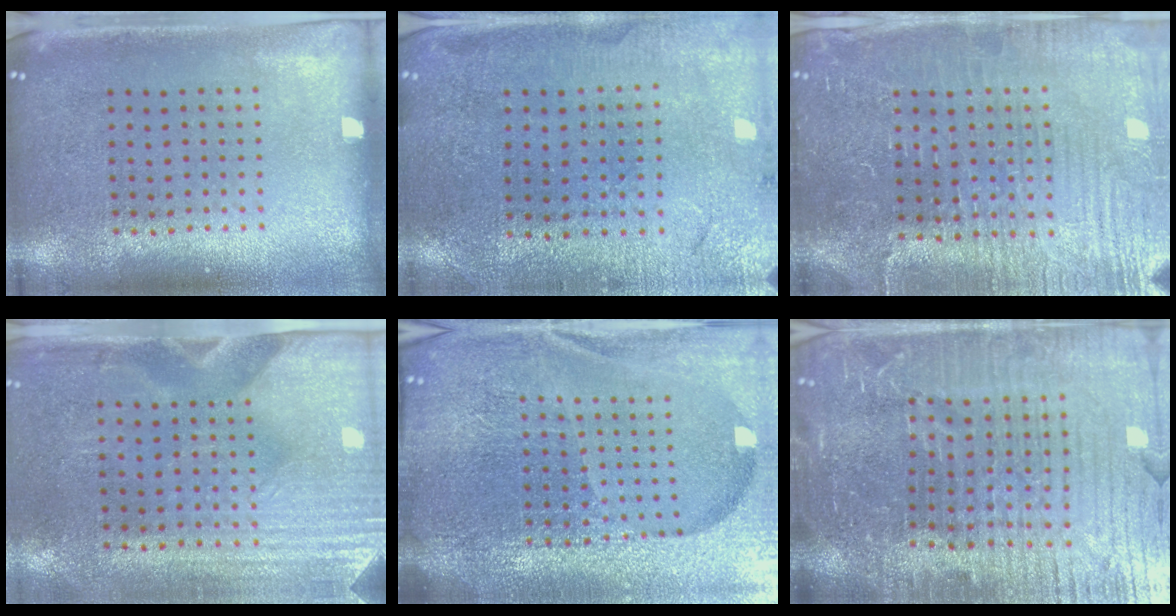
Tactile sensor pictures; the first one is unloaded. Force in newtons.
{"total": 0.5, "press": 0.5, "slide": 0.2}
{"total": 4.3, "press": 4.1, "slide": 1.4}
{"total": 3.0, "press": 2.6, "slide": 1.5}
{"total": 6.9, "press": 5.9, "slide": 3.5}
{"total": 6.7, "press": 5.8, "slide": 3.3}